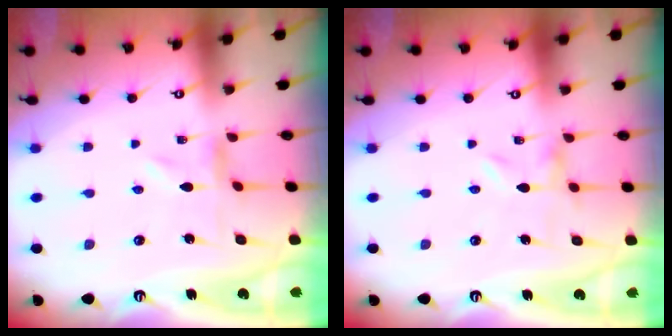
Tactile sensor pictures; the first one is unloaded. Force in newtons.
{"total": 0.0}